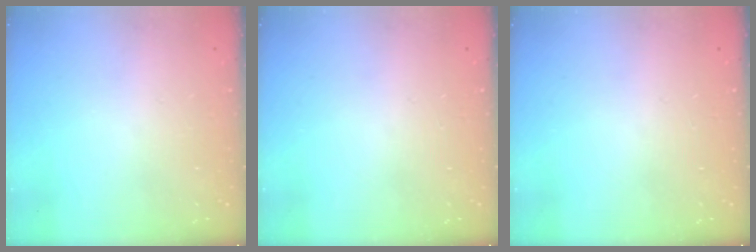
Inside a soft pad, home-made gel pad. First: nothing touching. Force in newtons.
{"total": 0.0}
{"total": 0.0}